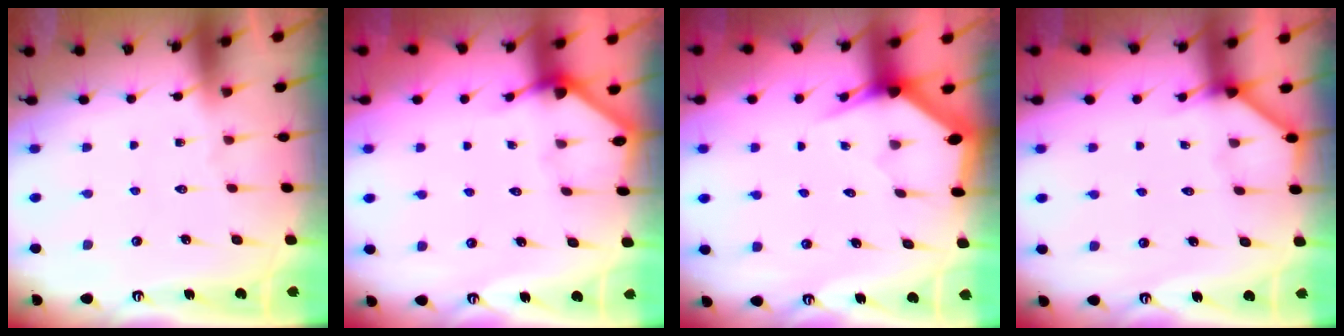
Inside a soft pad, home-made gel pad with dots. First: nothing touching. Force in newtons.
{"total": 2.2, "press": 2.2, "slide": 0.1}
{"total": 2.9, "press": 2.9, "slide": 0.0}
{"total": 3.3, "press": 3.3, "slide": 0.4}